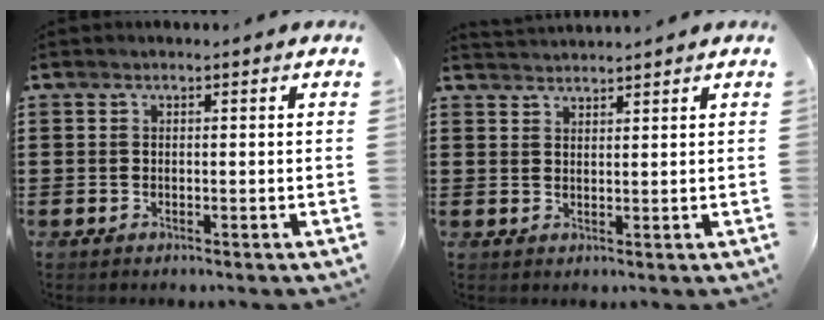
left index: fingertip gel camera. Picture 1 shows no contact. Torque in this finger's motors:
{"motor_torque": [0.27, -1.86, -0.12, -0.05]}